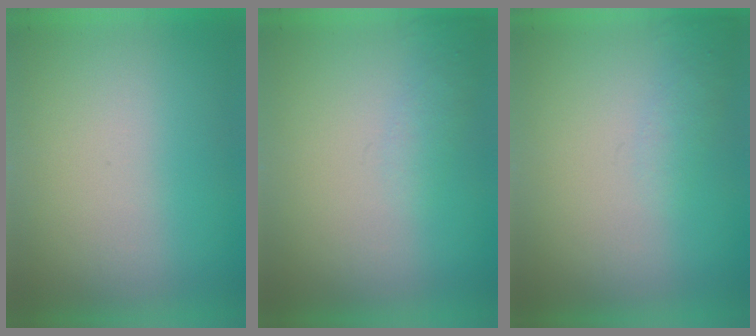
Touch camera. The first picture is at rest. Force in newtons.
{"total": 1.2}
{"total": 1.1}